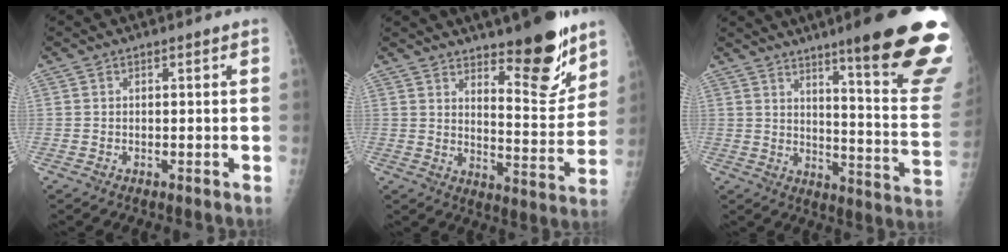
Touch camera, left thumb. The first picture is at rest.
{"total": 14.8, "force": [10.5, 4.3, 9.5], "torque": [-0.090, -0.087, 0.163]}
{"total": 24.5, "force": [15.9, 2.4, 18.4], "torque": [-0.200, -0.093, 0.213]}